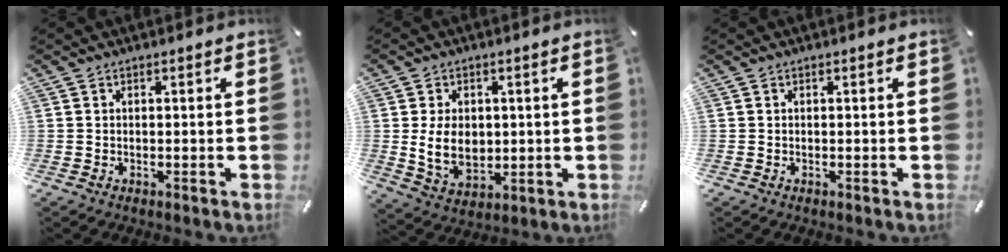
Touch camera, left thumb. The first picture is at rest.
{"total": 9.5, "force": [0.3, 7.1, 6.2], "torque": [-0.127, -0.004, 0.002]}
{"total": 0.0}